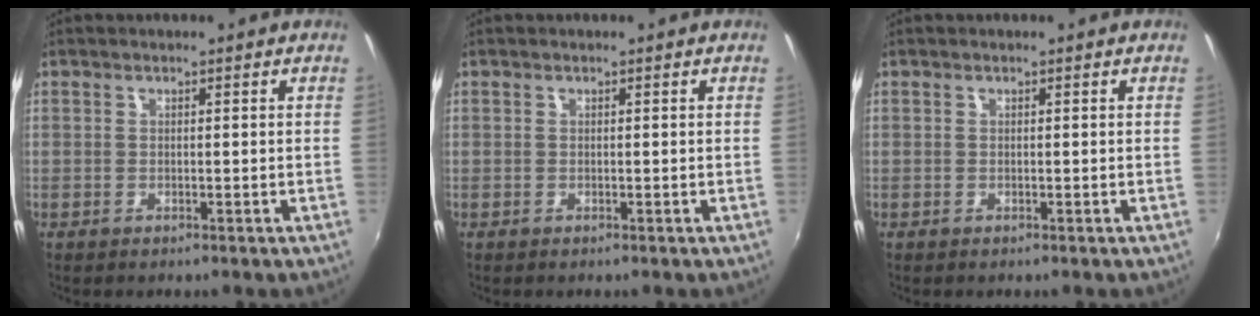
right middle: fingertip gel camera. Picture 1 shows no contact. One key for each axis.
{"total": 0.0}
{"total": 0.0}